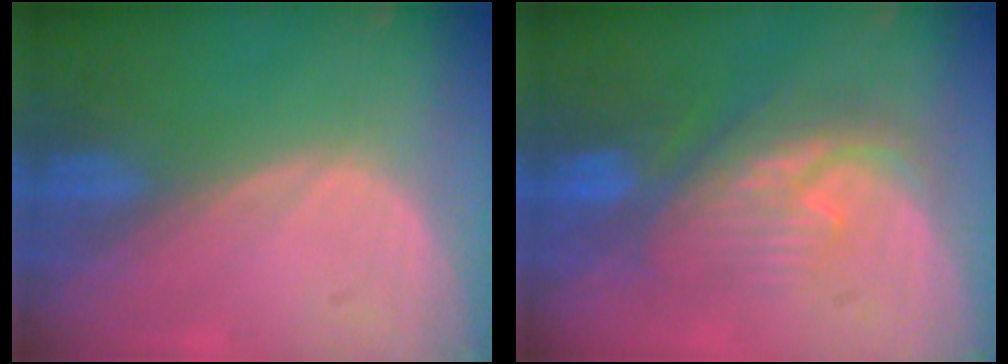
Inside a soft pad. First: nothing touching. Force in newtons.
{"total": 8.0, "press": 7.8, "slide": 1.9}